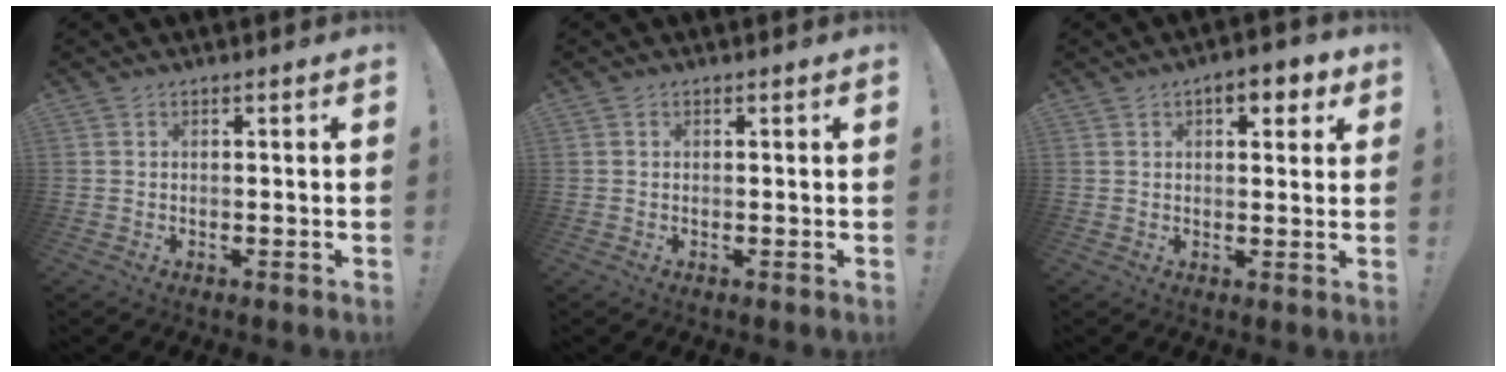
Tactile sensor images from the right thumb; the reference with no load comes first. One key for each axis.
{"total": 0.0}
{"total": 6.1, "fx": 3.2, "fy": 2.9, "fz": 4.4, "tx": -0.045, "ty": -0.009, "tz": 0.048}